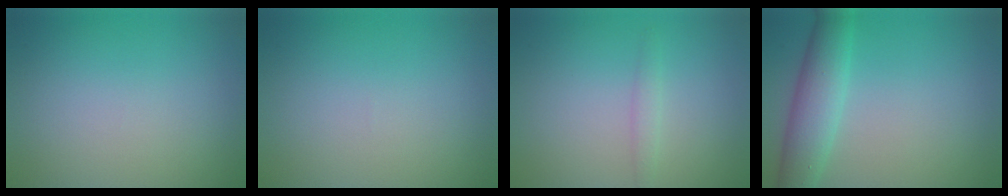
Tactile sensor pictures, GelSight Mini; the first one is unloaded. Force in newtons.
{"total": 0.0}
{"total": 1.0, "press": 1.0, "slide": 0.1}
{"total": 4.9, "press": 4.9, "slide": 0.3}